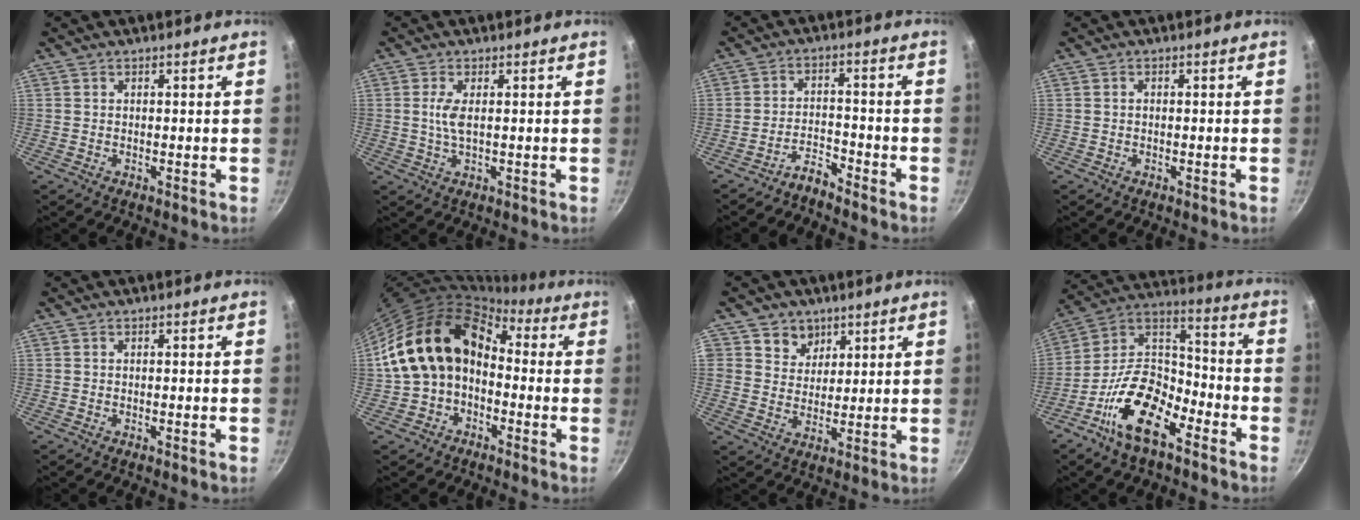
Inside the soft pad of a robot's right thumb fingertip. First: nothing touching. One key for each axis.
{"total": 3.4, "fx": 0.5, "fy": 1.1, "fz": 3.2, "tx": -0.073, "ty": 0.000, "tz": 0.009}
{"total": 3.8, "fx": -3.6, "fy": 0.6, "fz": 0.8, "tx": -0.014, "ty": 0.035, "tz": -0.073}
{"total": 0.5, "fx": -0.2, "fy": 0.1, "fz": 0.4, "tx": -0.012, "ty": 0.005, "tz": -0.004}
{"total": 0.6, "fx": -0.4, "fy": -0.1, "fz": 0.5, "tx": -0.015, "ty": 0.005, "tz": -0.005}
{"total": 15.7, "fx": -0.8, "fy": 11.6, "fz": 10.6, "tx": -0.160, "ty": 0.058, "tz": -0.024}
{"total": 5.9, "fx": 3.1, "fy": 4.9, "fz": 1.1, "tx": 0.017, "ty": -0.014, "tz": 0.050}
{"total": 17.3, "fx": -9.6, "fy": 8.4, "fz": 11.7, "tx": -0.187, "ty": 0.078, "tz": -0.199}